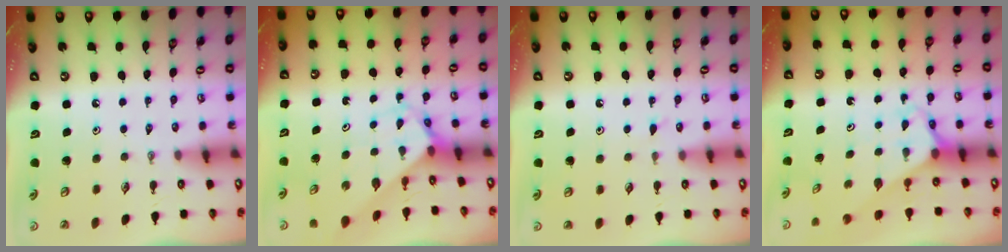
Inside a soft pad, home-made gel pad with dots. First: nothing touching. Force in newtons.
{"total": 2.8, "press": 2.8, "slide": 0.2}
{"total": 5.3, "press": 5.2, "slide": 0.6}
{"total": 2.7, "press": 2.7, "slide": 0.1}